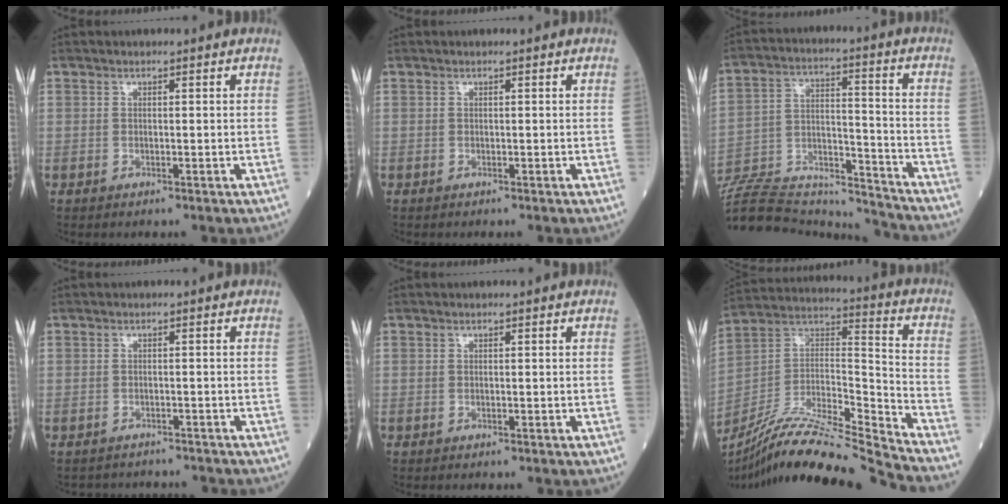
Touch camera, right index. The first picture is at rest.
{"total": 0.0}
{"total": 23.3, "force": [-22.1, 4.2, 6.0], "torque": [-0.166, 0.008, -0.354]}
{"total": 4.3, "force": [-4.0, 1.5, -0.3], "torque": [0.004, 0.003, -0.056]}
{"total": 0.0}
{"total": 21.7, "force": [-19.9, -0.8, 8.7], "torque": [-0.186, 0.004, -0.354]}